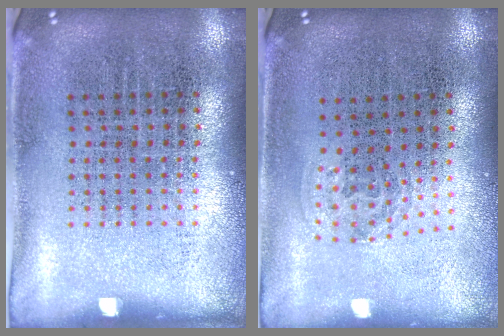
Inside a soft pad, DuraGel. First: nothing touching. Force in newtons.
{"total": 1.0, "press": 0.6, "slide": 0.8}